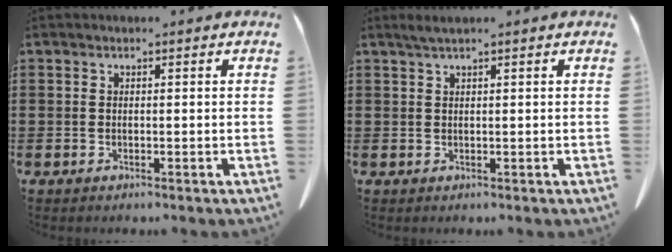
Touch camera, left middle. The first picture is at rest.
{"total": 1.2, "force": [0.8, -0.1, 0.9], "torque": [-0.018, -0.002, 0.015]}